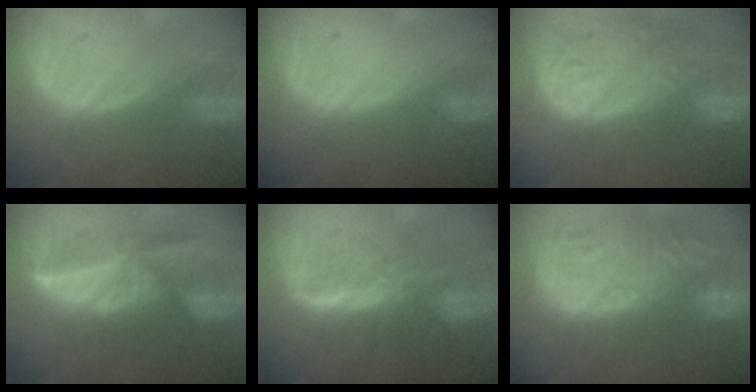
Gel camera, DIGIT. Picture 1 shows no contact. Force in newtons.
{"total": 0.0}
{"total": 14.3, "press": 11.7, "slide": 8.2}
{"total": 6.9, "press": 6.9, "slide": 0.2}
{"total": 8.1, "press": 7.0, "slide": 4.1}
{"total": 13.3, "press": 12.0, "slide": 5.6}